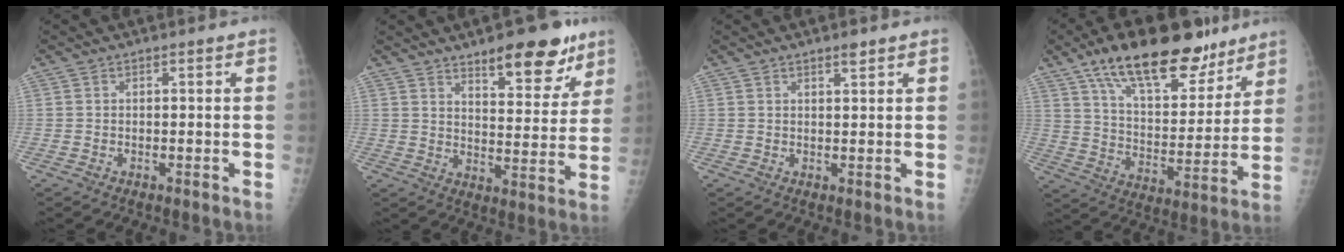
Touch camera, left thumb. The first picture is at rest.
{"total": 13.9, "force": [9.3, 4.9, 9.1], "torque": [-0.084, -0.056, 0.135]}
{"total": 2.0, "force": [1.5, 0.4, 1.2], "torque": [-0.016, -0.010, 0.024]}
{"total": 23.0, "force": [15.7, 9.6, 13.8], "torque": [-0.179, -0.054, 0.255]}